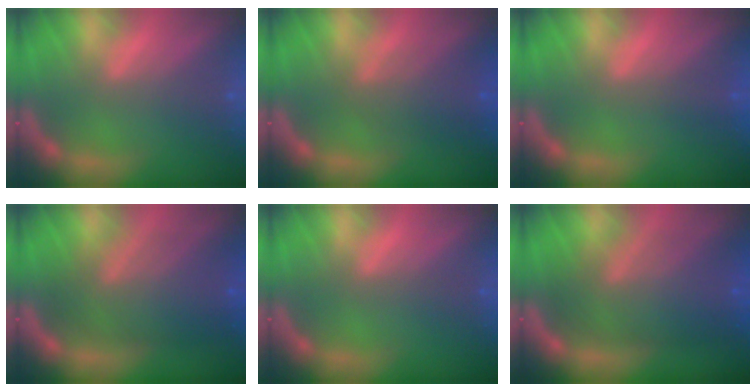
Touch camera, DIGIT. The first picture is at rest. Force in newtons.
{"total": 4.0}
{"total": 1.0}
{"total": 9.0}
{"total": 0.0}
{"total": 9.5}